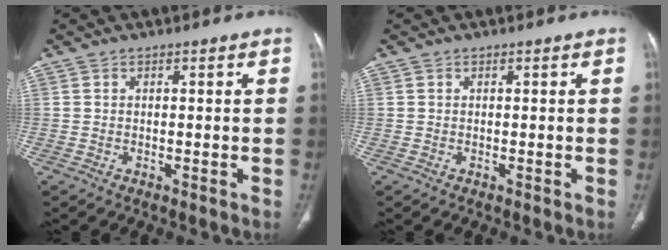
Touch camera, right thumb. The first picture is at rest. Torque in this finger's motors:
{"motor_torque": [0.00, 0.00, 0.00, 0.03, 0.01]}